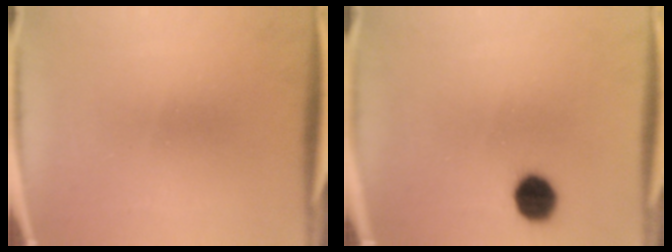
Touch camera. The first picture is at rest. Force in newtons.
{"total": 7.2}